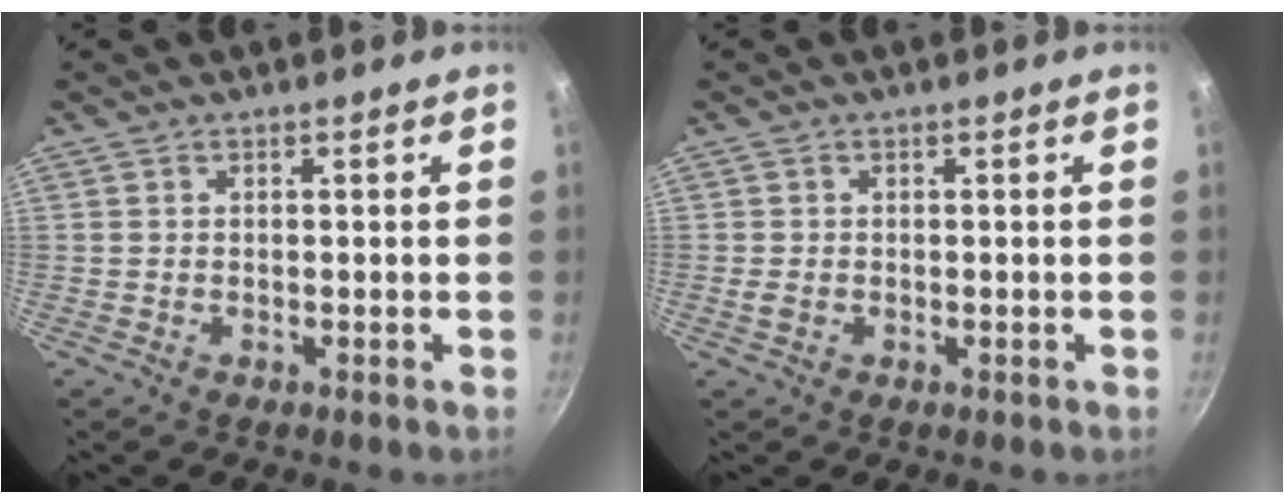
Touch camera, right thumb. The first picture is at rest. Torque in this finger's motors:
{"motor_torque": [0.16, -0.43, 0.00, -0.35, 0.10]}